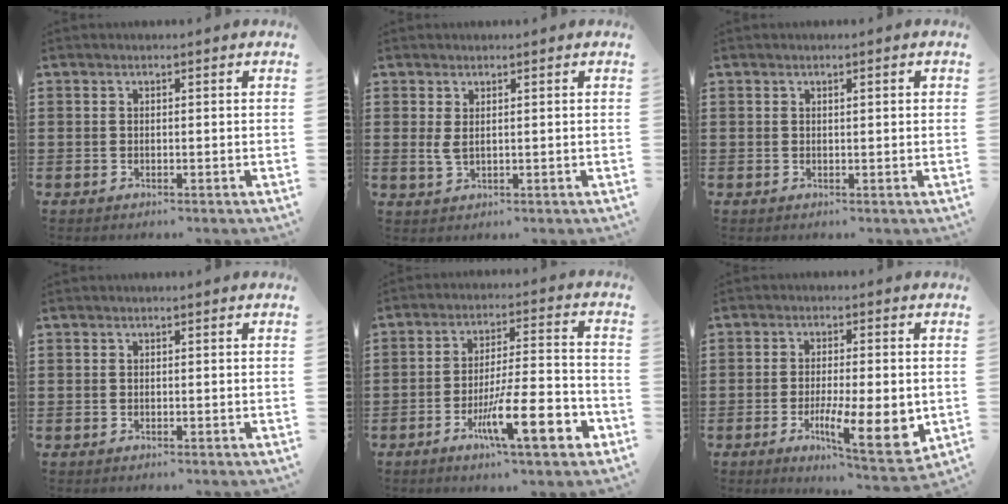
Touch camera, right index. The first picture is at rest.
{"total": 2.0, "force": [0.8, 0.7, 1.7], "torque": [-0.043, -0.001, 0.012]}
{"total": 0.7, "force": [0.3, 0.0, 0.6], "torque": [-0.011, 0.000, 0.005]}
{"total": 0.0}
{"total": 12.8, "force": [-5.9, 2.7, 11.0], "torque": [-0.179, 0.005, -0.098]}
{"total": 10.5, "force": [-2.3, 2.6, 9.9], "torque": [-0.157, -0.009, -0.030]}